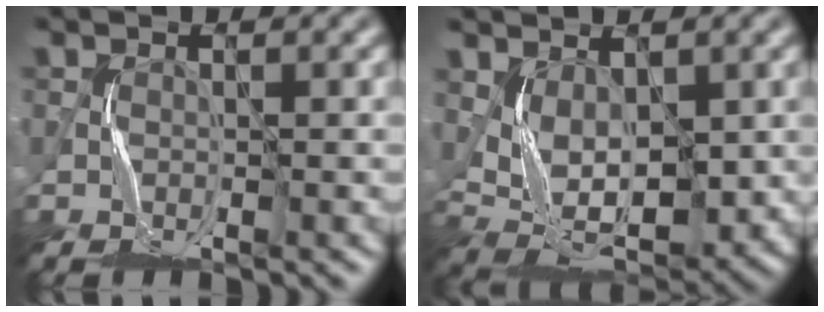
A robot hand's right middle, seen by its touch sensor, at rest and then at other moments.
{"total": 5.6, "force": [1.0, 3.0, 4.6], "torque": [-0.092, -0.011, 0.029]}